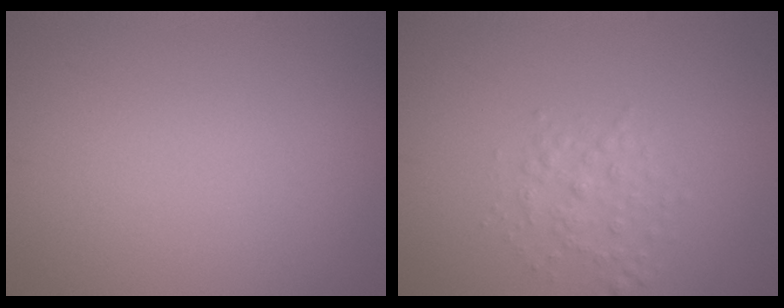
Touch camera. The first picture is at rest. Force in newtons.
{"total": 1.9, "press": 1.9, "slide": 0.1}